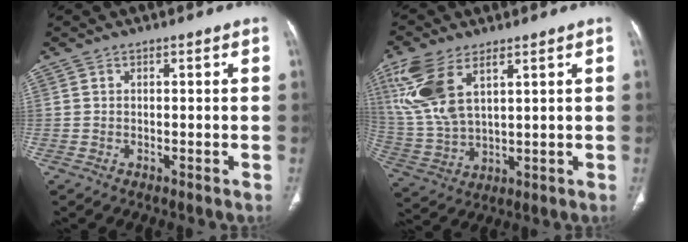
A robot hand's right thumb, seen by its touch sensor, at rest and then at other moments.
{"total": 13.5, "force": [6.2, 6.4, 10.1], "torque": [-0.233, -0.012, 0.138]}